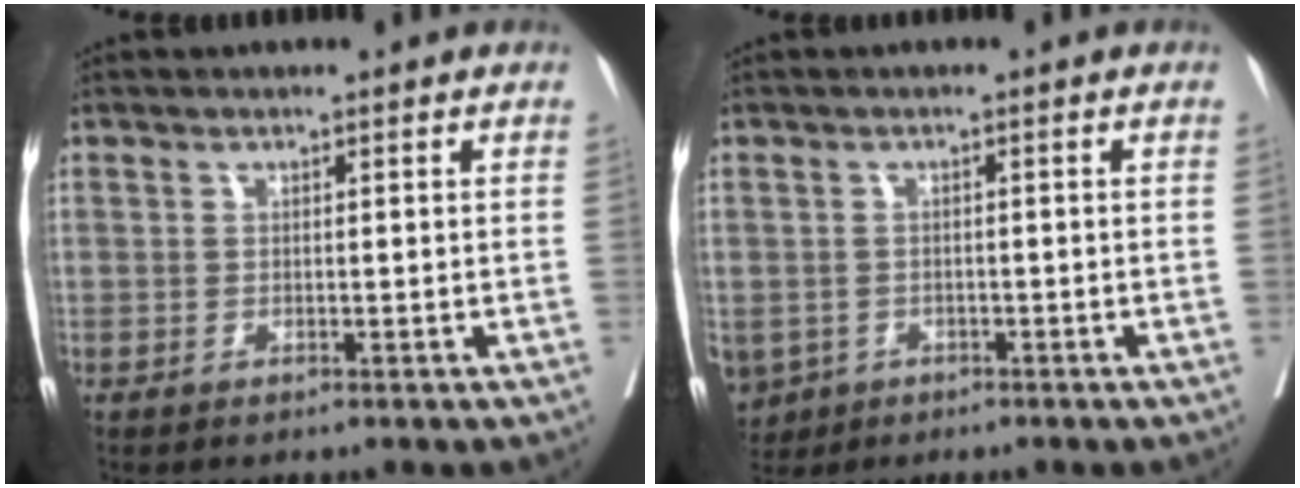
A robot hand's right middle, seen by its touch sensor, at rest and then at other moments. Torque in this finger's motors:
{"motor_torque": [1.44, -0.69, 1.05, 0.21]}